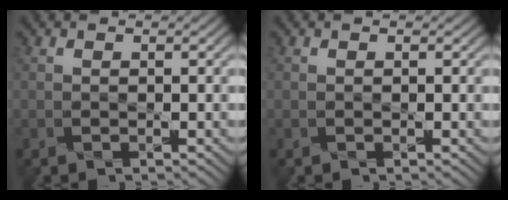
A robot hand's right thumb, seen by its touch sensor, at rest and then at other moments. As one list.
[{"total": 0.0}]